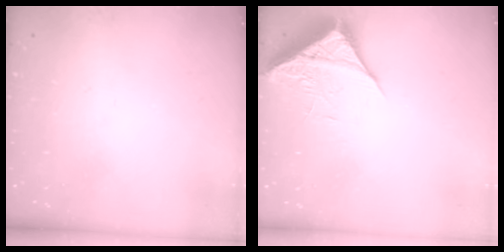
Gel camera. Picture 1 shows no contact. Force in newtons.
{"total": 7.3, "press": 7.2, "slide": 0.3}